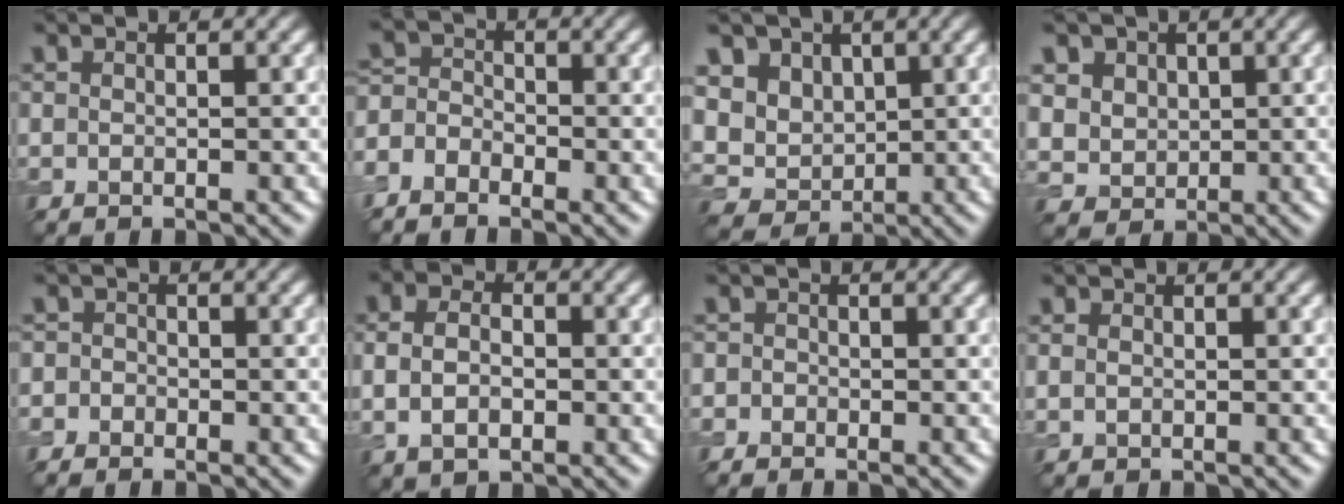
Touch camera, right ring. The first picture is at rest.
{"total": 3.1, "force": [-2.1, 1.9, 1.2], "torque": [-0.016, 0.005, -0.048]}
{"total": 6.1, "force": [1.9, 5.2, 2.5], "torque": [-0.059, 0.008, 0.029]}
{"total": 5.0, "force": [2.1, 4.2, 1.7], "torque": [-0.055, 0.004, 0.036]}
{"total": 1.6, "force": [-0.4, 1.5, 0.3], "torque": [0.014, 0.008, -0.025]}
{"total": 4.0, "force": [0.0, 2.8, 2.8], "torque": [-0.049, 0.006, -0.004]}
{"total": 1.0, "force": [-0.3, 0.9, 0.1], "torque": [0.006, -0.002, -0.016]}
{"total": 0.9, "force": [0.1, 0.7, 0.5], "torque": [-0.013, 0.000, 0.003]}